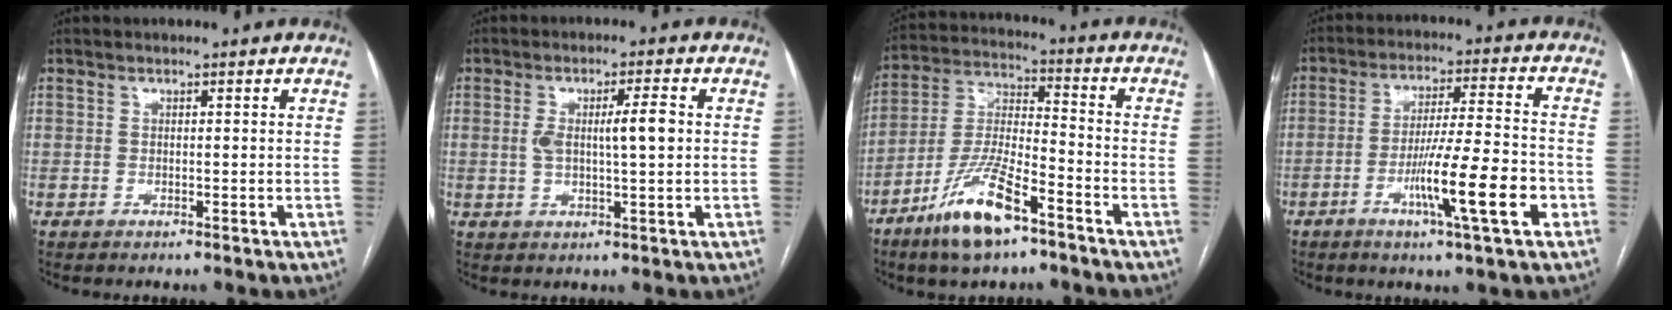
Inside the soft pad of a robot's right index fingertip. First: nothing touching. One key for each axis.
{"total": 5.8, "fx": 0.6, "fy": 0.8, "fz": 5.7, "tx": -0.100, "ty": 0.008, "tz": 0.011}
{"total": 12.8, "fx": -7.9, "fy": 2.8, "fz": 9.6, "tx": -0.203, "ty": -0.015, "tz": -0.149}
{"total": 11.5, "fx": -4.4, "fy": 0.0, "fz": 10.7, "tx": -0.179, "ty": -0.007, "tz": -0.073}